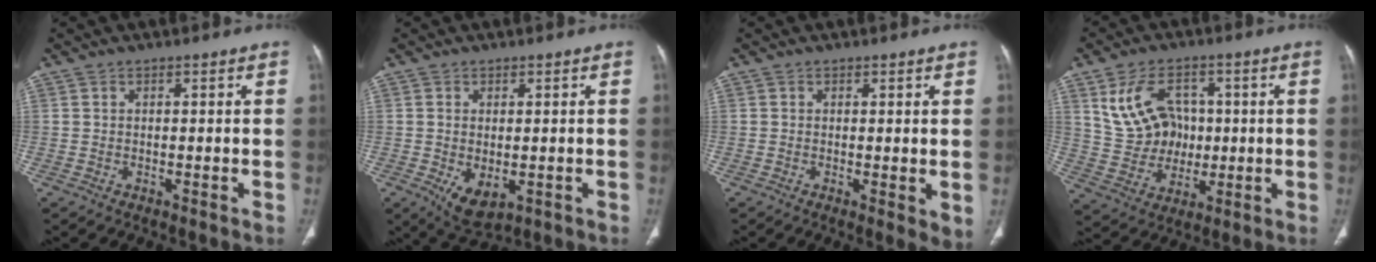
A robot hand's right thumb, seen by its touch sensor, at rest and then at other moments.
{"total": 6.3, "force": [-1.5, 3.5, 5.0], "torque": [-0.084, -0.010, -0.010]}
{"total": 3.4, "force": [0.0, 1.1, 3.2], "torque": [-0.046, -0.013, -0.002]}
{"total": 12.0, "force": [2.8, 9.7, 6.6], "torque": [-0.084, 0.003, 0.063]}